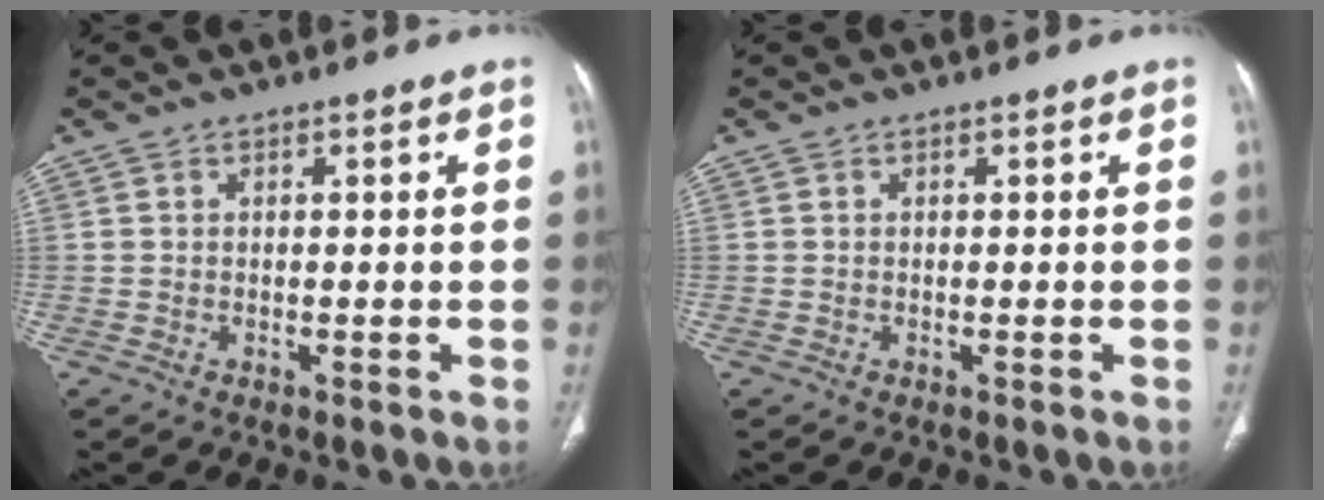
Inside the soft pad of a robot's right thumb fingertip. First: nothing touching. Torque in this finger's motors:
{"motor_torque": [-0.08, 0.08, -0.03, 0.02, 0.00]}